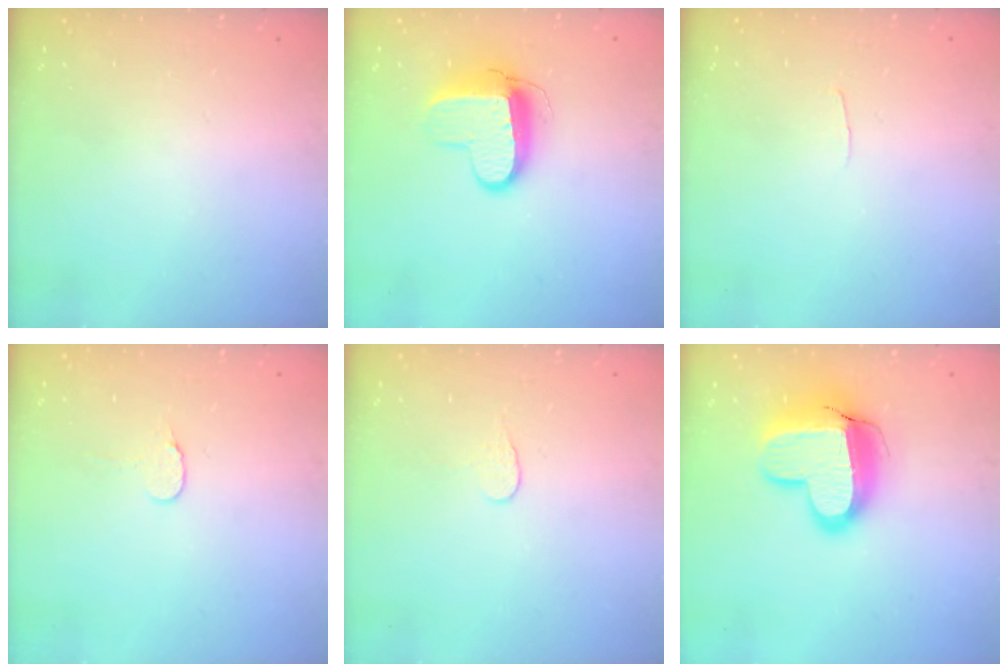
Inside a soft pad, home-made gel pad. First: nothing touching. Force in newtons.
{"total": 10.3, "press": 10.2, "slide": 1.0}
{"total": 2.0, "press": 2.0, "slide": 0.2}
{"total": 4.5, "press": 4.5, "slide": 0.4}
{"total": 3.9, "press": 3.9, "slide": 0.4}
{"total": 17.3, "press": 17.2, "slide": 1.3}